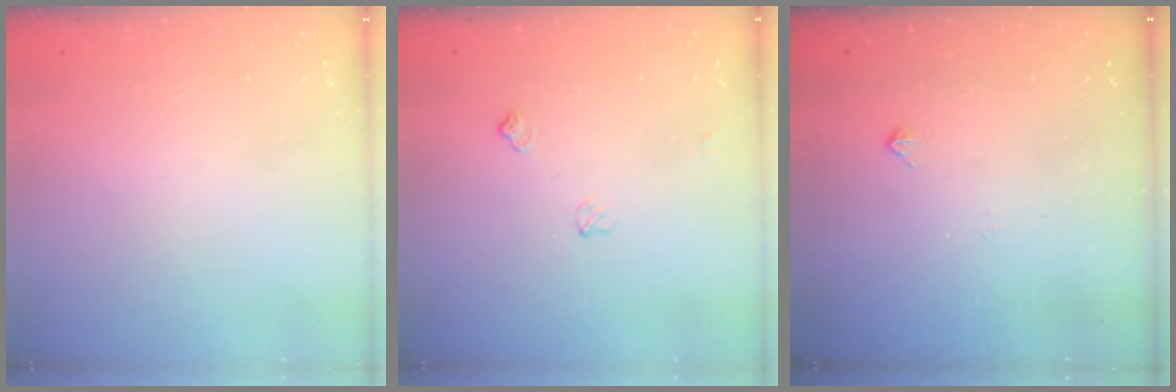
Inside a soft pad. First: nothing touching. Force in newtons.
{"total": 5.1, "press": 5.0, "slide": 0.7}
{"total": 2.4, "press": 2.4, "slide": 0.5}